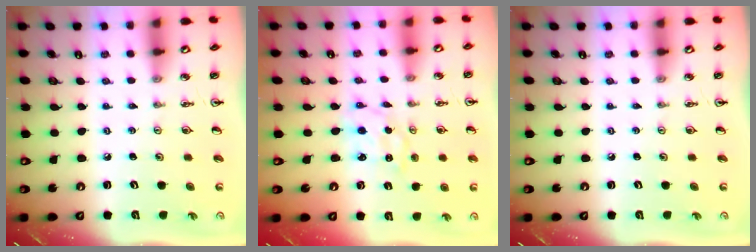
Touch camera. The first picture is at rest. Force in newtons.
{"total": 1.4, "press": 1.4, "slide": 0.0}
{"total": 0.0}